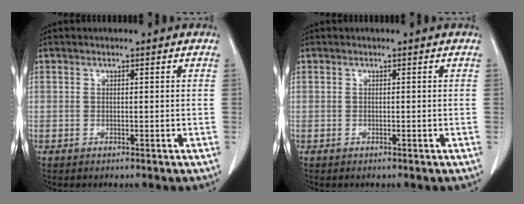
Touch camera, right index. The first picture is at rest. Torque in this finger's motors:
{"motor_torque": [0.05, -0.03, 0.00, 0.01]}